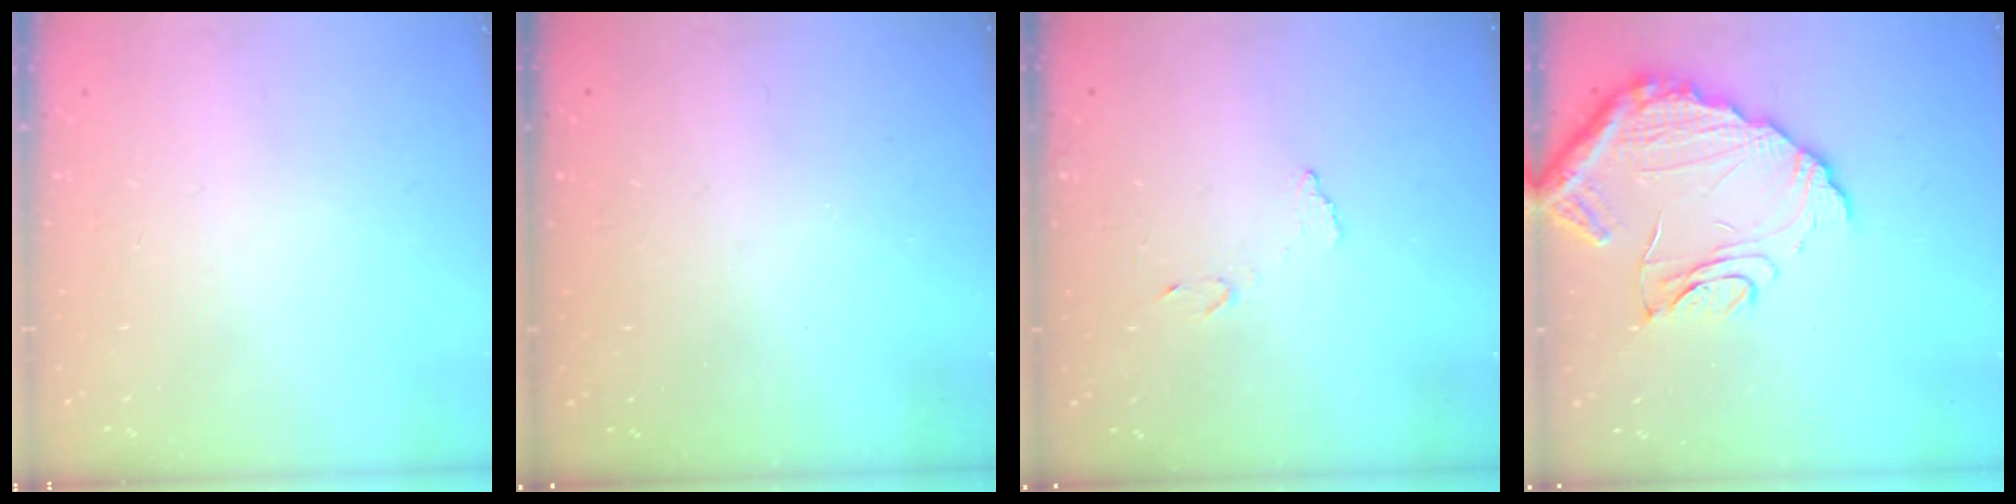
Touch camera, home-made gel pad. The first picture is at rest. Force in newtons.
{"total": 3.3, "press": 3.3, "slide": 0.1}
{"total": 7.9, "press": 7.9, "slide": 0.4}
{"total": 14.7, "press": 14.6, "slide": 1.0}